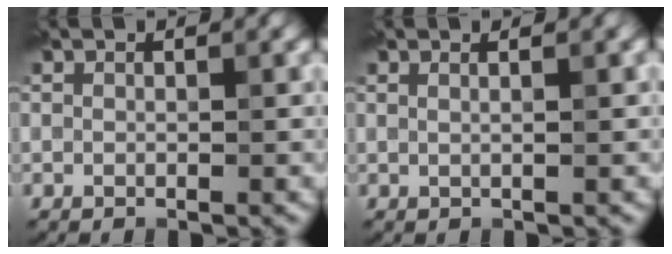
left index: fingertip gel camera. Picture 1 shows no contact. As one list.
[{"total": 2.4, "force": [1.0, 1.2, 1.8], "torque": [-0.005, 0.004, -0.012]}]